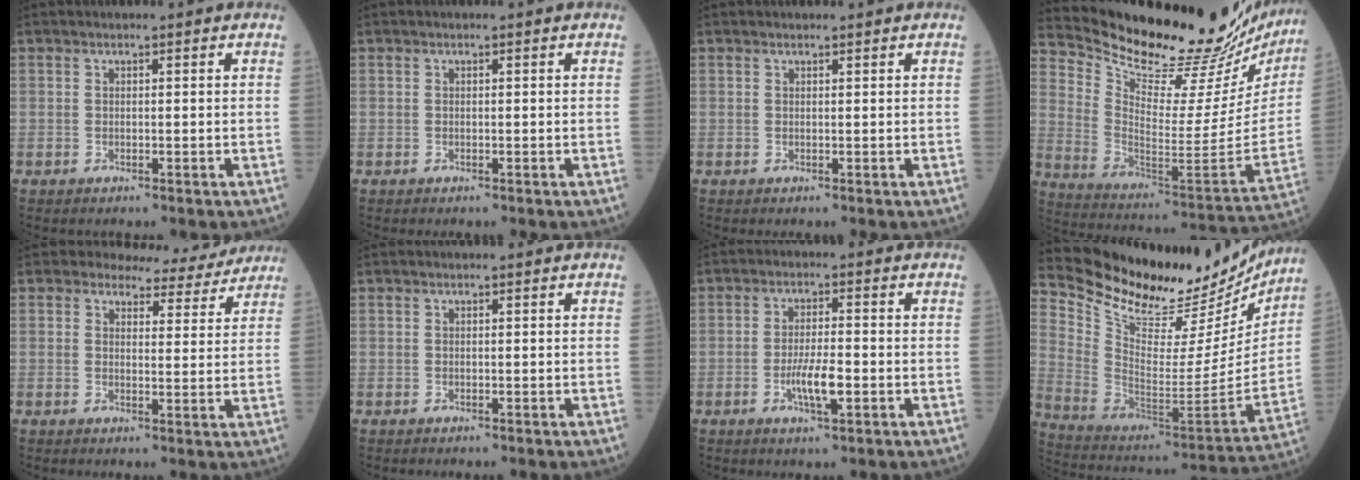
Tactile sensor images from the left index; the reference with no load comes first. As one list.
[{"total": 0.0}, {"total": 0.6, "force": [0.6, 0.1, 0.1], "torque": [-0.007, 0.001, 0.009]}, {"total": 30.4, "force": [28.0, 4.8, 10.9], "torque": [-0.187, -0.111, 0.380]}, {"total": 7.6, "force": [7.2, 2.4, 0.3], "torque": [0.007, -0.011, 0.072]}, {"total": 0.0}, {"total": 5.1, "force": [-1.6, 1.0, 4.7], "torque": [-0.093, -0.003, -0.029]}, {"total": 25.8, "force": [23.2, 7.0, 8.9], "torque": [-0.162, -0.050, 0.347]}]